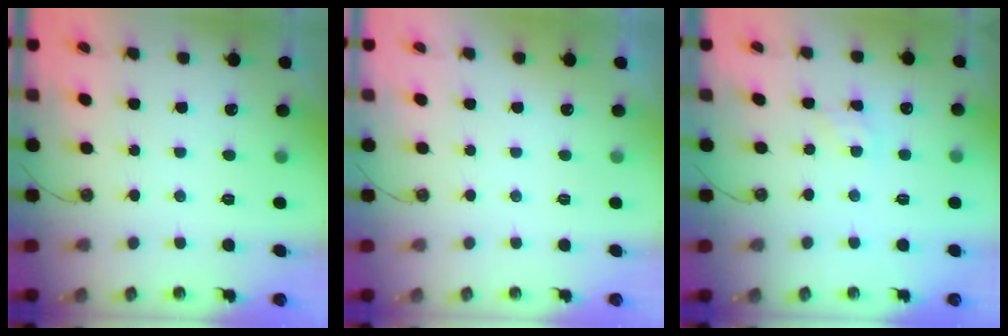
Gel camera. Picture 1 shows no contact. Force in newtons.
{"total": 0.0}
{"total": 5.0, "press": 5.0, "slide": 0.7}